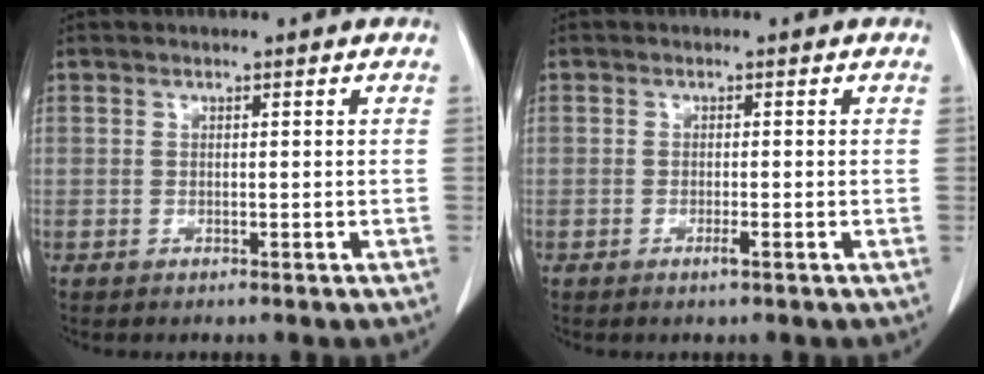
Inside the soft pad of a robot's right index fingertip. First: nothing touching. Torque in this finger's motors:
{"motor_torque": [0.11, 0.17, 0.01, 0.02]}